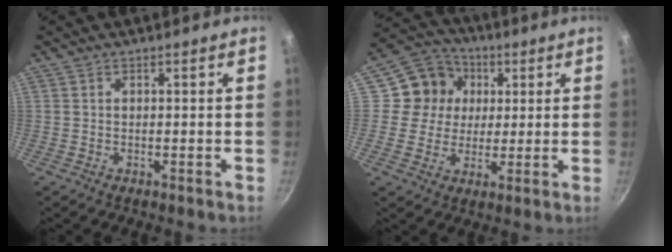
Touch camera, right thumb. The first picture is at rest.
{"total": 10.3, "force": [2.5, 9.4, 3.4], "torque": [-0.026, 0.007, 0.026]}